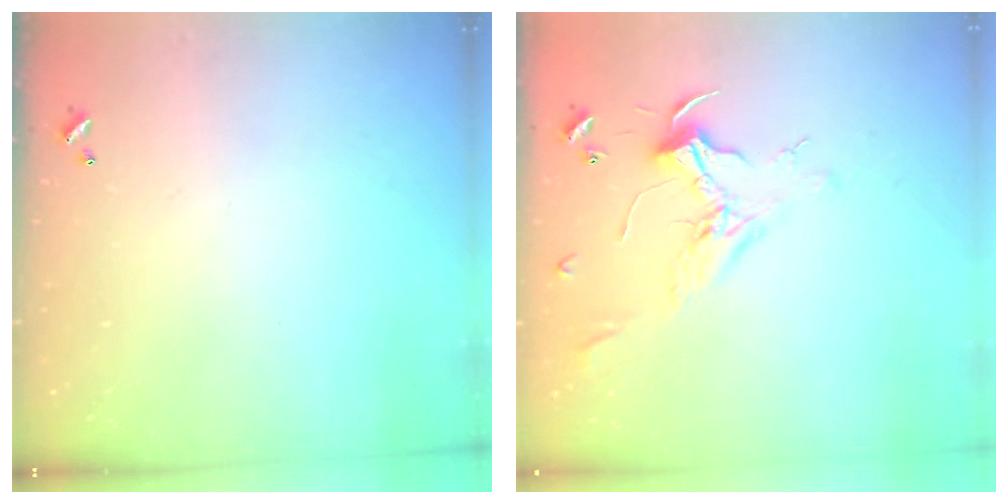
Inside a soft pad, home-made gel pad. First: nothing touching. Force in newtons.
{"total": 2.3, "press": 2.2, "slide": 0.7}